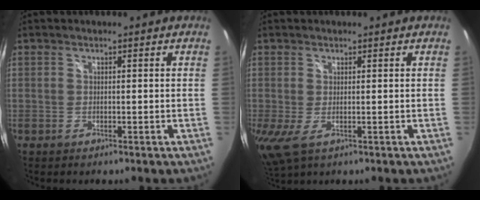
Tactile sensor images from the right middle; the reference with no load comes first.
{"total": 3.6, "force": [-0.5, 0.6, 3.5], "torque": [-0.066, -0.016, -0.005]}